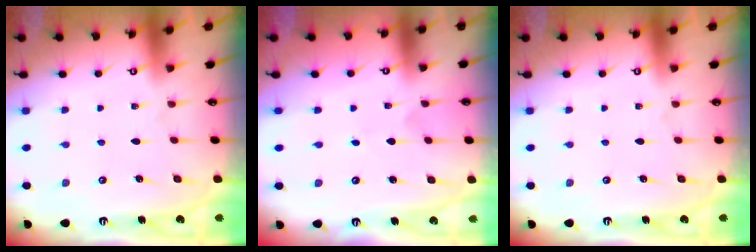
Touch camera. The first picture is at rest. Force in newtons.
{"total": 0.0}
{"total": 0.0}